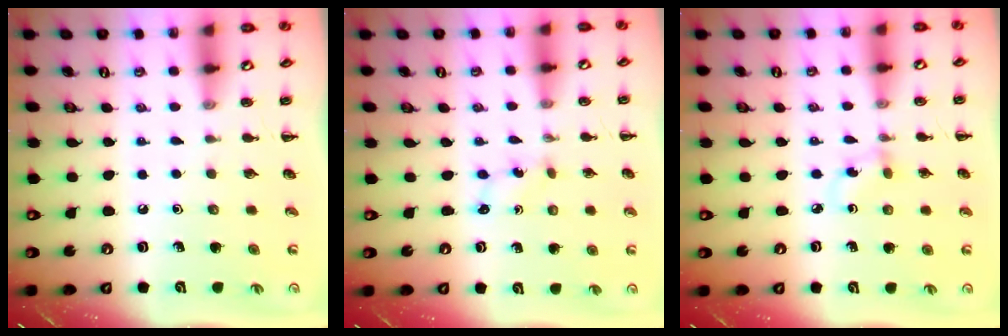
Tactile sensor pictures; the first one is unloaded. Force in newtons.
{"total": 1.0, "press": 0.9, "slide": 0.4}
{"total": 3.3, "press": 3.1, "slide": 1.3}